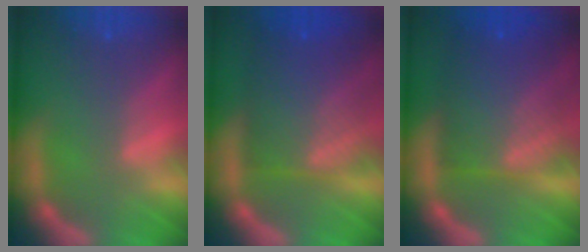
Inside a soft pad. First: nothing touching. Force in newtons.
{"total": 9.6}
{"total": 10.1}